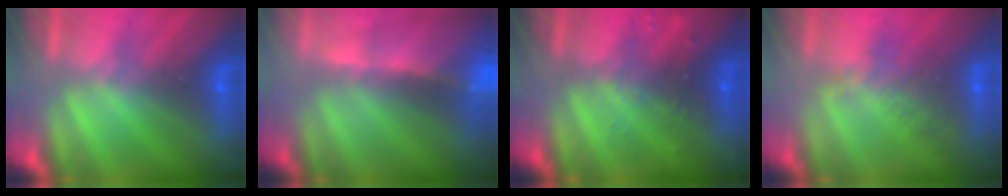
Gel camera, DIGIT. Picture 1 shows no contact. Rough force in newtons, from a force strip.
{"total": 9.3}
{"total": 2.7}
{"total": 2.4}